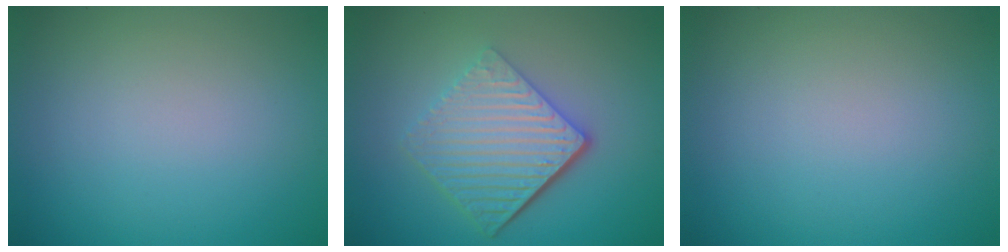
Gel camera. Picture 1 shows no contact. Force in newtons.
{"total": 6.4, "press": 4.2, "slide": 4.8}
{"total": 0.0}